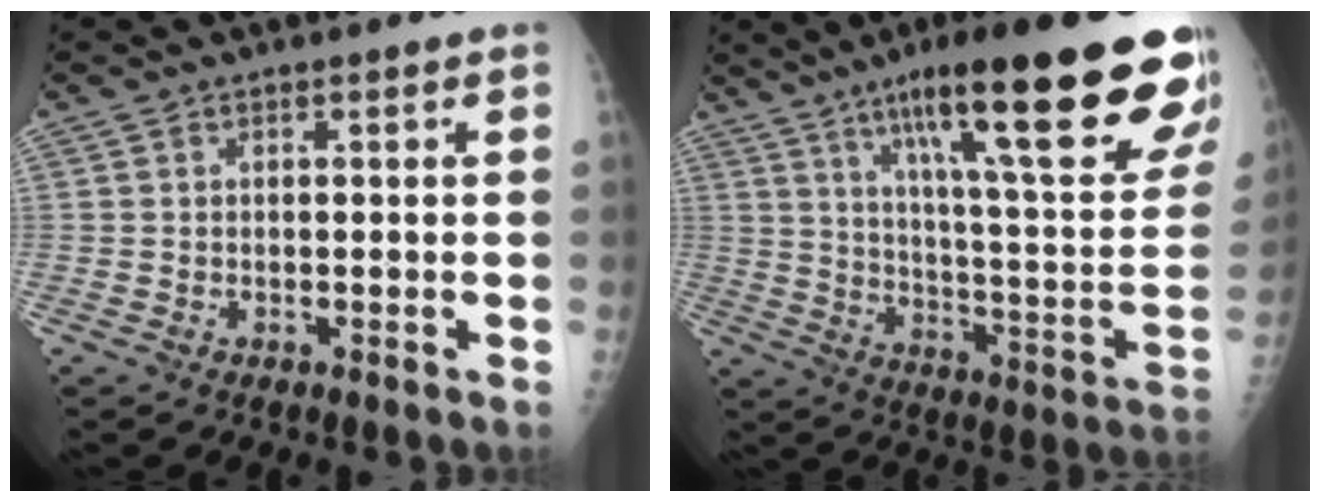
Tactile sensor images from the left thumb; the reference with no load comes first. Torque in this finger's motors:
{"motor_torque": [3.38, 1.63, 2.02, -0.75, 0.56]}